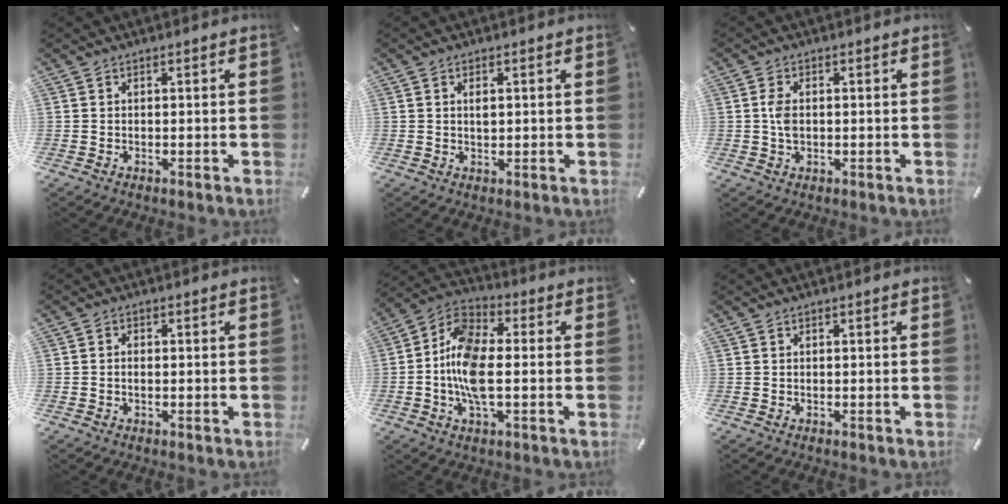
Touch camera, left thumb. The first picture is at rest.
{"total": 1.9, "force": [0.4, 1.1, 1.5], "torque": [-0.026, 0.001, 0.004]}
{"total": 3.6, "force": [0.2, 2.2, 2.8], "torque": [-0.071, 0.001, -0.002]}
{"total": 1.2, "force": [-0.3, 0.7, 0.9], "torque": [-0.018, 0.001, -0.006]}
{"total": 11.6, "force": [-2.2, 5.9, 9.7], "torque": [-0.217, 0.000, -0.041]}
{"total": 0.0}